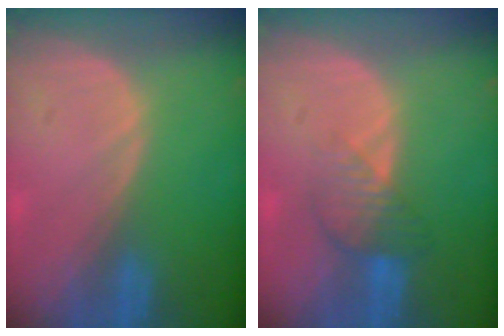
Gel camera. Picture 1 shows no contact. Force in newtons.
{"total": 4.5, "press": 3.9, "slide": 2.3}